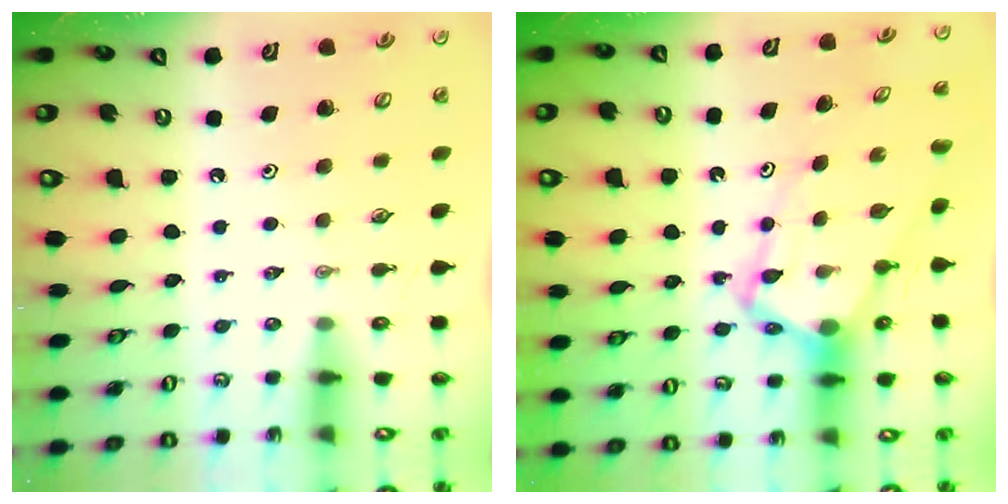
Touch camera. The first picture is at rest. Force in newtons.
{"total": 7.7, "press": 7.7, "slide": 0.8}